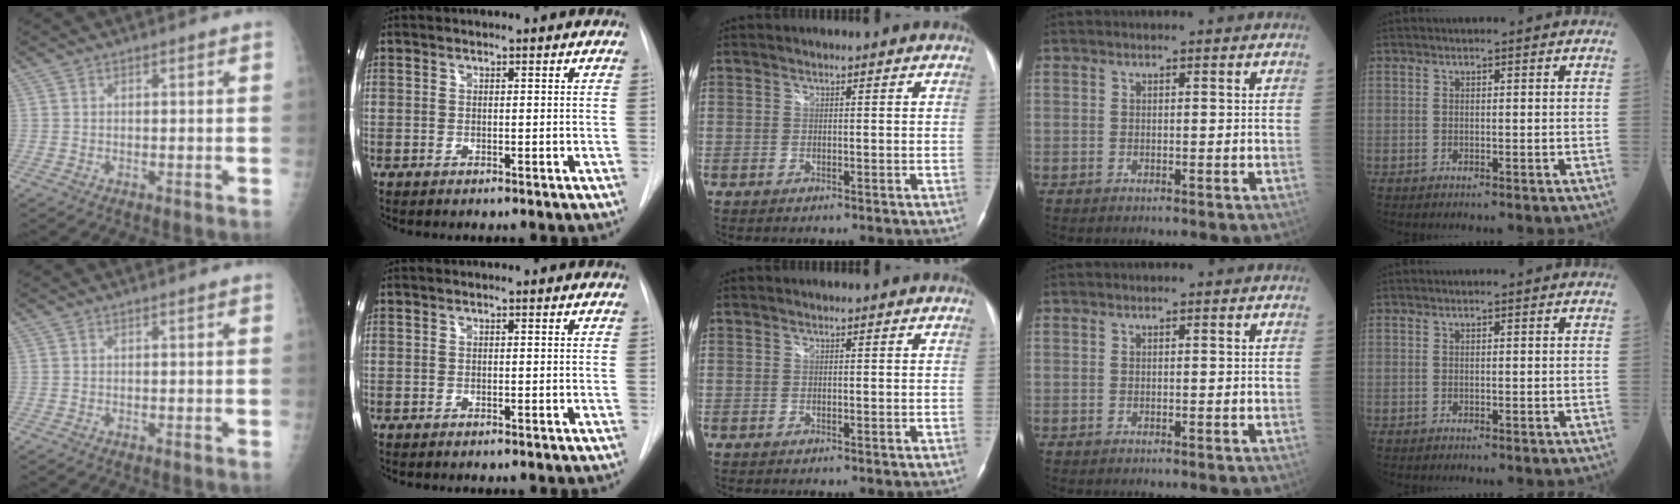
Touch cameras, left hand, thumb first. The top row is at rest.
{}